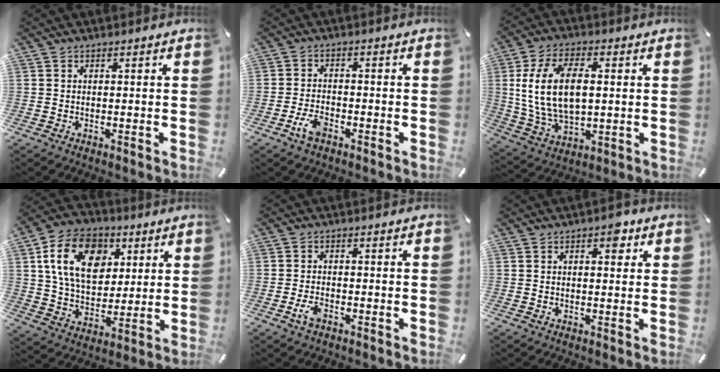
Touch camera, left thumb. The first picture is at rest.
{"total": 4.5, "force": [-2.6, 2.3, 2.8], "torque": [-0.071, 0.006, -0.053]}
{"total": 14.6, "force": [2.3, 8.6, 11.5], "torque": [-0.254, 0.003, 0.037]}
{"total": 16.6, "force": [5.6, 12.2, 9.7], "torque": [-0.174, 0.000, 0.102]}
{"total": 3.0, "force": [-1.7, 1.5, 2.0], "torque": [-0.045, 0.003, -0.033]}
{"total": 4.5, "force": [1.7, 2.4, 3.4], "torque": [-0.031, -0.007, 0.019]}